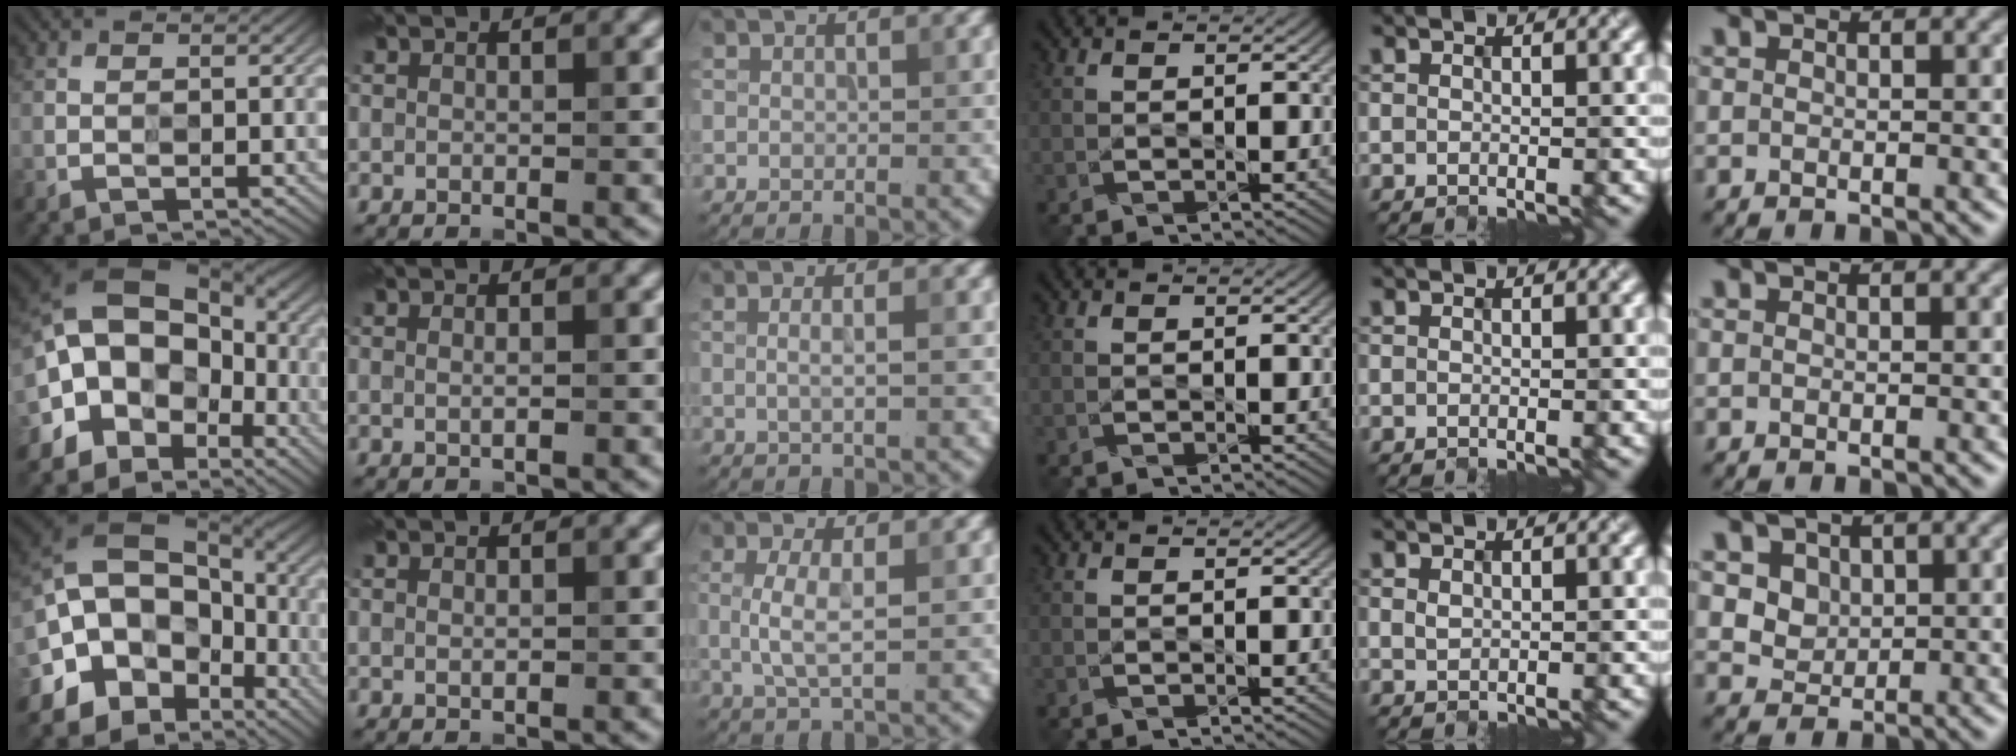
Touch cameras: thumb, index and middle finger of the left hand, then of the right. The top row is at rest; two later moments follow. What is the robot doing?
{"motion": "wipe", "object": "mirror"}